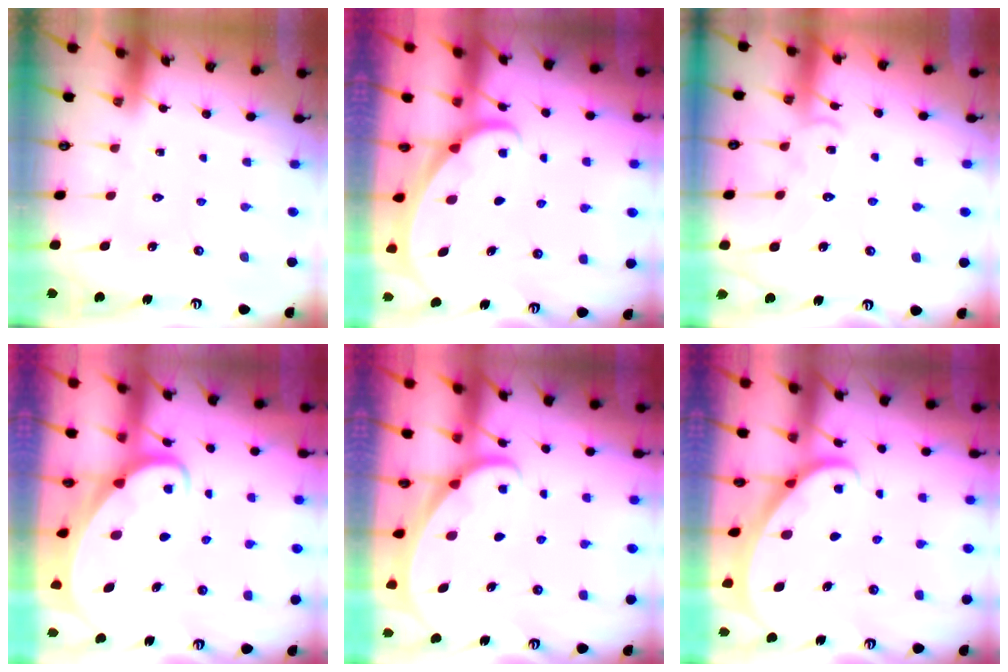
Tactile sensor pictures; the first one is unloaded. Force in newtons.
{"total": 1.6, "press": 1.6, "slide": 0.1}
{"total": 8.3, "press": 8.3, "slide": 0.5}
{"total": 3.0, "press": 3.0, "slide": 0.4}
{"total": 1.6, "press": 1.6, "slide": 0.1}
{"total": 2.0, "press": 2.0, "slide": 0.0}